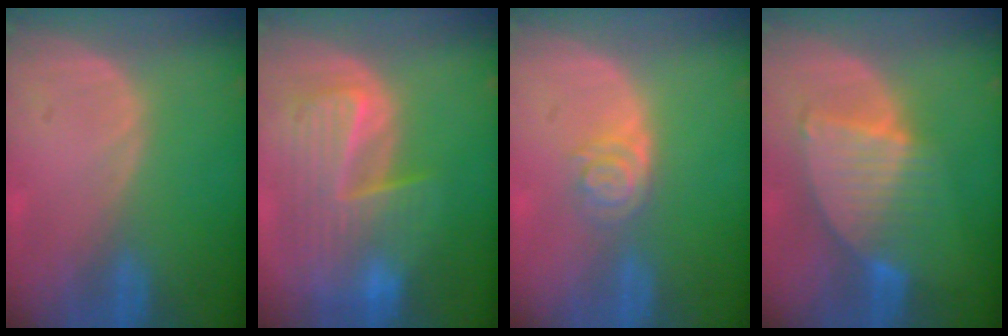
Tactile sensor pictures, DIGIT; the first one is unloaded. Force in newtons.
{"total": 10.1, "press": 8.8, "slide": 5.0}
{"total": 4.1, "press": 3.6, "slide": 1.9}
{"total": 7.3, "press": 6.8, "slide": 2.8}